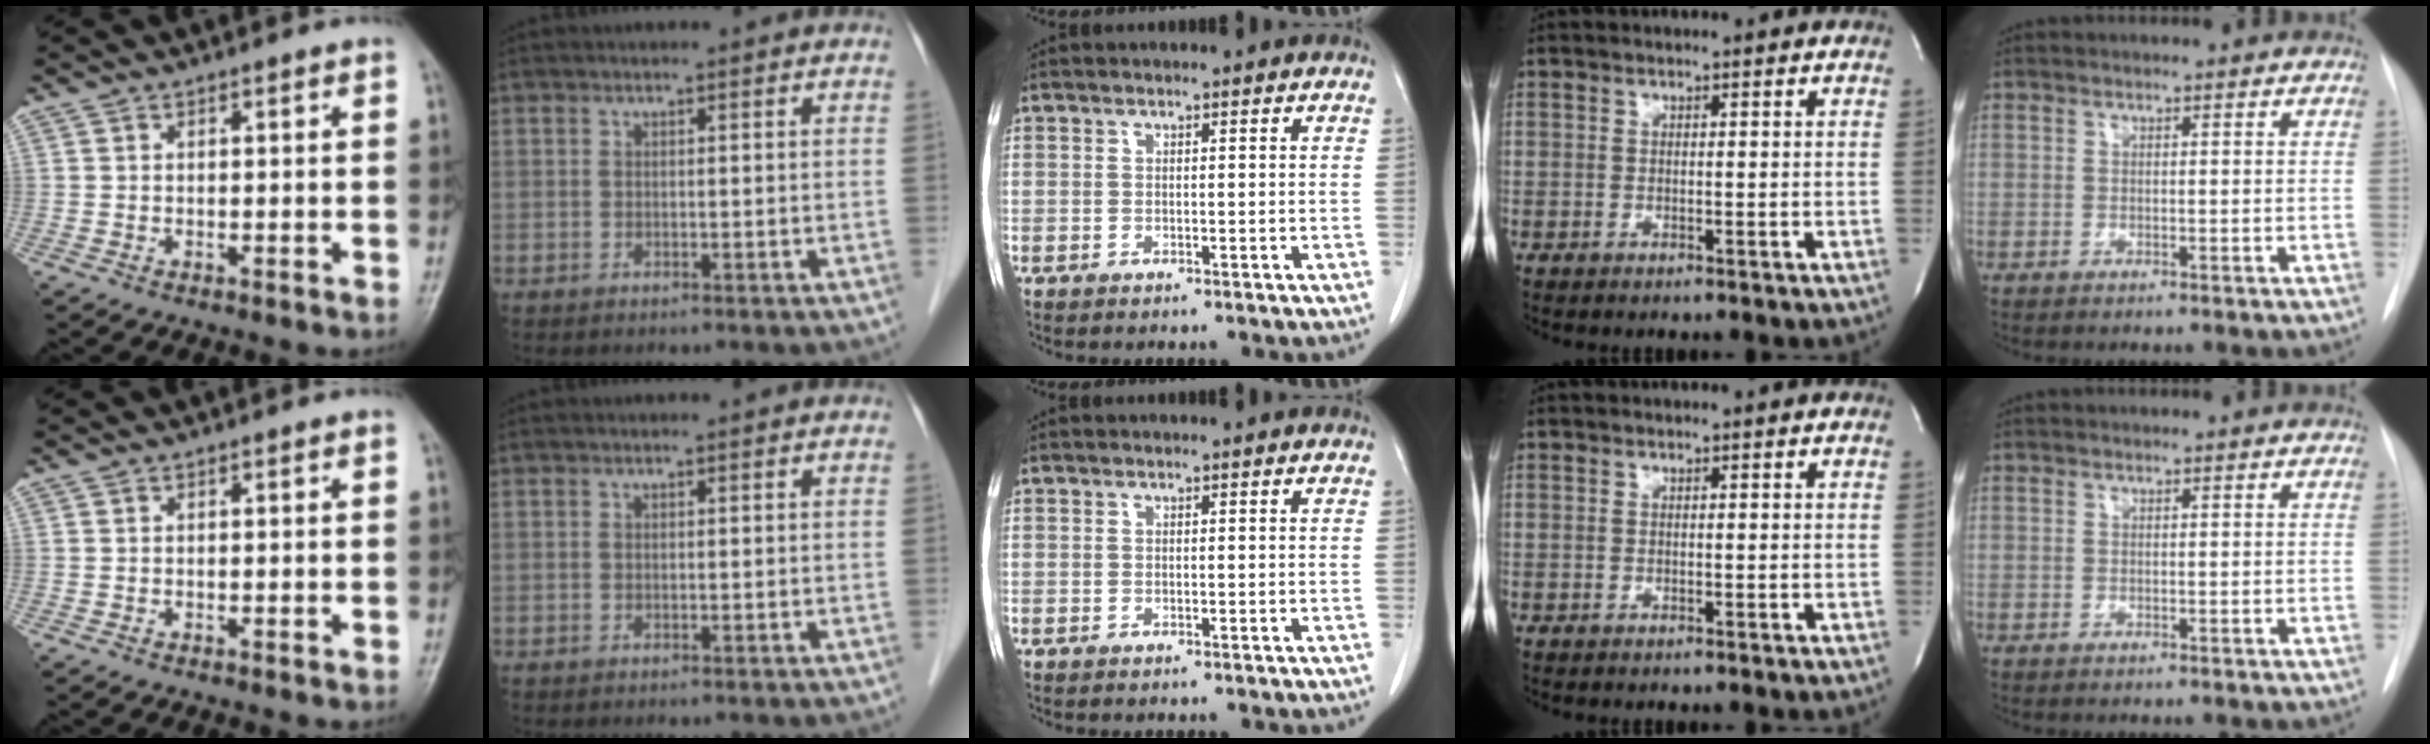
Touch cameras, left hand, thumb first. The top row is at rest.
{}